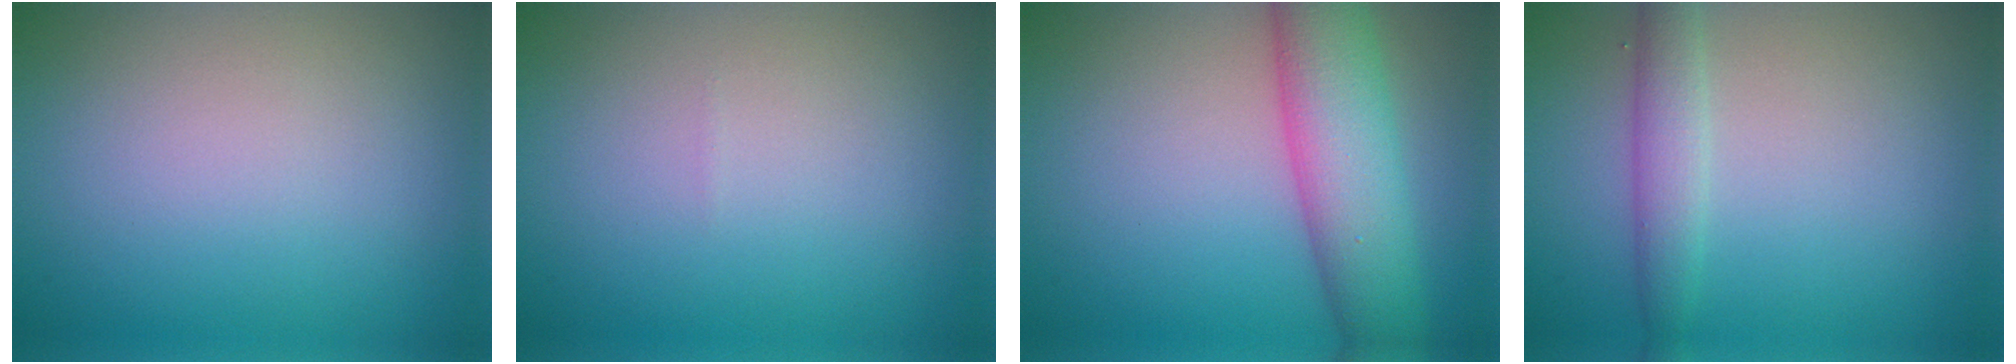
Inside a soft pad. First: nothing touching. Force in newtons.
{"total": 0.0}
{"total": 8.0, "press": 8.0, "slide": 0.2}
{"total": 2.4, "press": 2.4, "slide": 0.1}